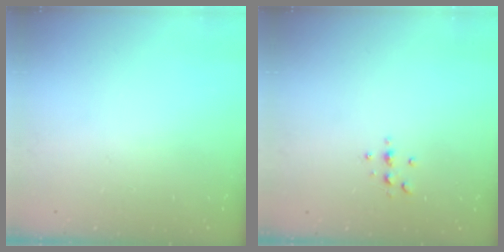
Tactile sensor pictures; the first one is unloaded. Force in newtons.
{"total": 3.1, "press": 3.1, "slide": 0.5}